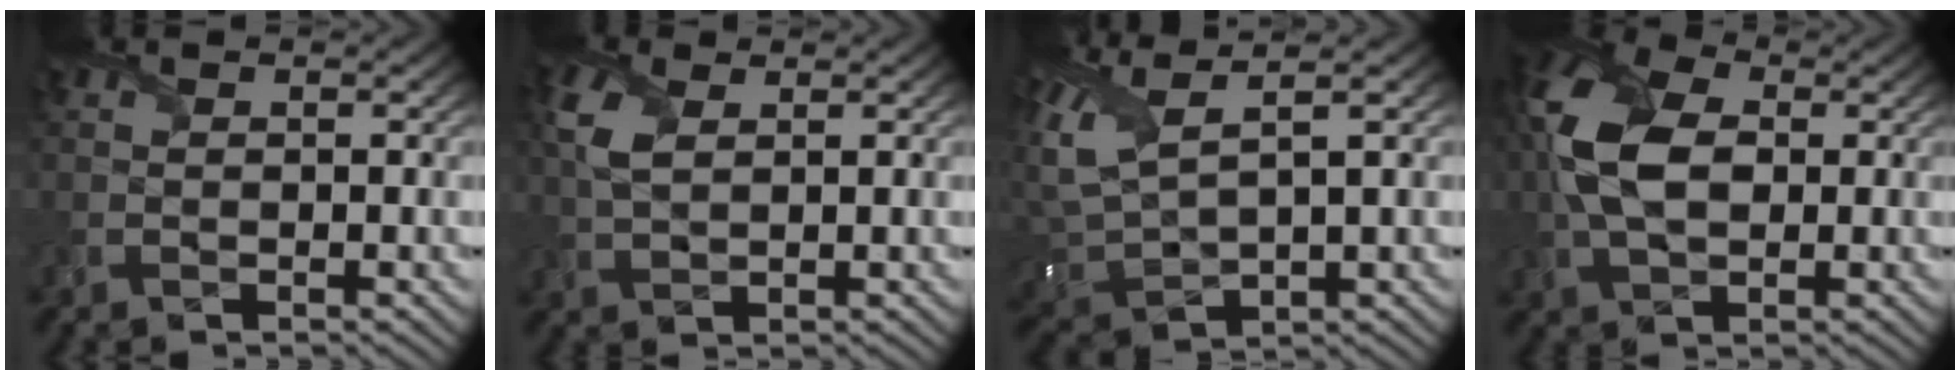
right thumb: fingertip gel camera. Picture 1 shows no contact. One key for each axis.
{"total": 4.3, "fx": 1.6, "fy": 2.4, "fz": 3.2, "tx": -0.096, "ty": 0.006, "tz": 0.029}
{"total": 8.7, "fx": 4.2, "fy": 2.8, "fz": 7.1, "tx": -0.194, "ty": 0.015, "tz": 0.085}
{"total": 10.8, "fx": 0.9, "fy": 6.6, "fz": 8.5, "tx": -0.216, "ty": 0.013, "tz": 0.006}